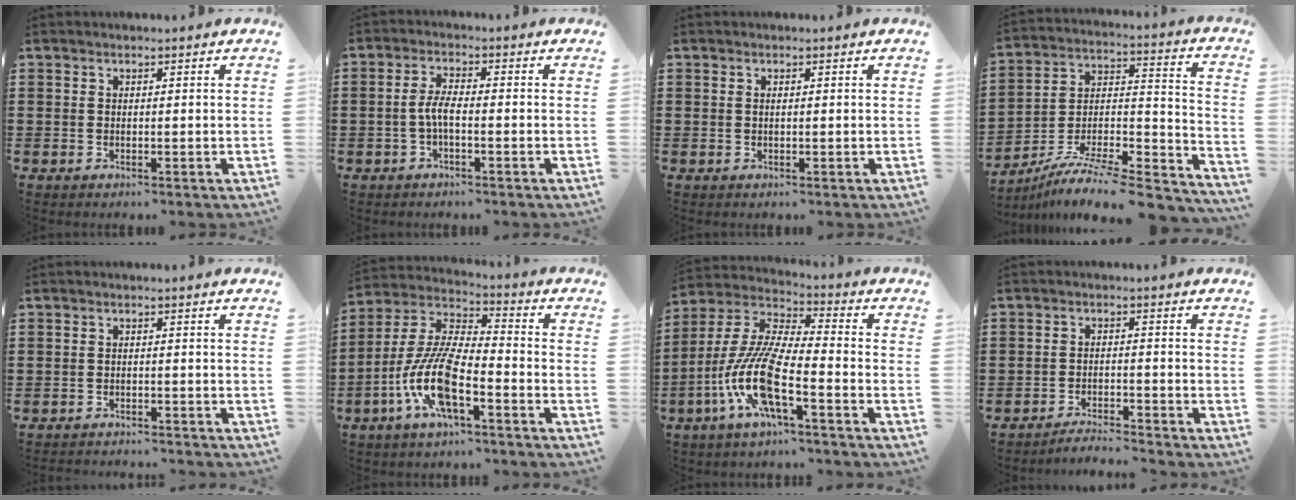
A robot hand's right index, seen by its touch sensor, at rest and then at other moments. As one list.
[{"total": 3.6, "force": [-1.0, 0.9, 3.3], "torque": [-0.082, -0.003, -0.028]}, {"total": 0.5, "force": [0.1, 0.2, 0.5], "torque": [-0.010, -0.002, 0.002]}, {"total": 7.8, "force": [-6.7, 1.1, 3.9], "torque": [-0.064, -0.001, -0.137]}, {"total": 1.5, "force": [-1.5, -0.1, -0.2], "torque": [0.000, 0.003, -0.033]}, {"total": 11.5, "force": [-5.4, 3.3, 9.6], "torque": [-0.230, -0.011, -0.110]}, {"total": 11.9, "force": [-6.0, 2.1, 10.1], "torque": [-0.244, -0.020, -0.127]}, {"total": 2.8, "force": [-2.8, -0.1, 0.0], "torque": [-0.005, 0.003, -0.060]}]